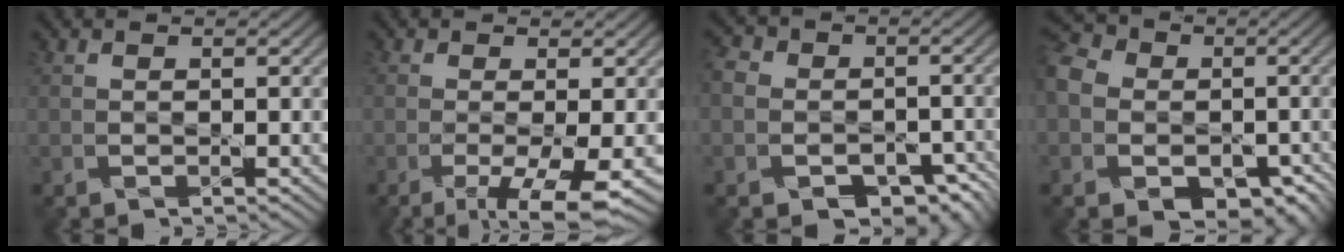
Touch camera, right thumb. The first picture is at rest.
{"total": 6.3, "force": [-2.4, 1.5, 5.6], "torque": [-0.107, -0.007, -0.036]}
{"total": 9.8, "force": [-4.4, 8.2, 3.1], "torque": [-0.080, -0.024, -0.078]}
{"total": 13.8, "force": [-4.6, 11.5, 6.0], "torque": [-0.164, -0.045, -0.086]}